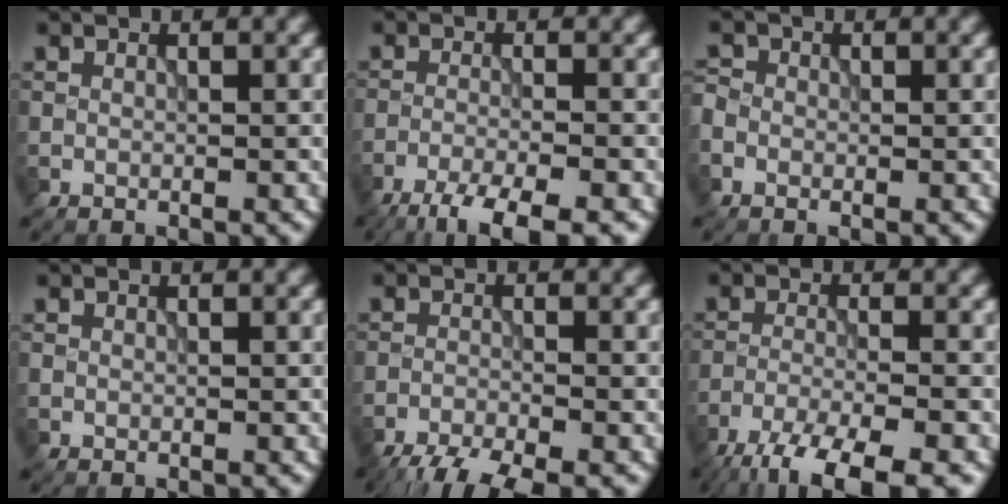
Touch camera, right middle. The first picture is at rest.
{"total": 5.7, "force": [-4.2, 0.9, 3.6], "torque": [-0.060, -0.008, -0.082]}
{"total": 1.4, "force": [-0.5, 1.2, 0.5], "torque": [-0.013, 0.003, -0.013]}
{"total": 0.0}
{"total": 5.9, "force": [-5.0, 1.0, 3.1], "torque": [-0.059, -0.025, -0.090]}
{"total": 8.2, "force": [-6.2, 1.6, 5.0], "torque": [-0.086, -0.021, -0.112]}